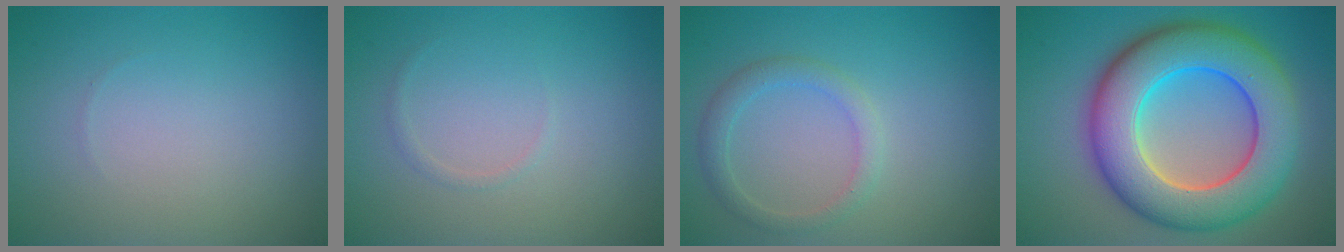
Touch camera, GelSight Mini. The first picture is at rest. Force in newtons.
{"total": 0.6, "press": 0.6, "slide": 0.1}
{"total": 2.1, "press": 2.1, "slide": 0.3}
{"total": 11.8, "press": 11.8, "slide": 0.5}